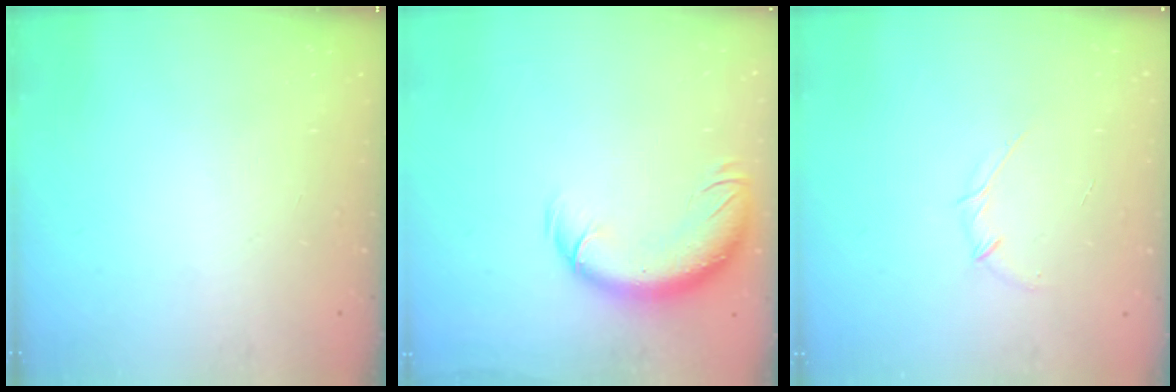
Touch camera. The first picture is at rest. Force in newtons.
{"total": 11.8, "press": 11.5, "slide": 2.8}
{"total": 4.0, "press": 3.8, "slide": 1.1}